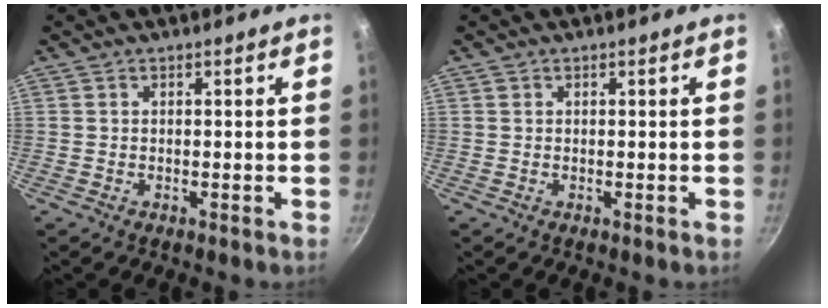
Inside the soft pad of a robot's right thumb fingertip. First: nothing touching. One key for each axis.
{"total": 0.0}